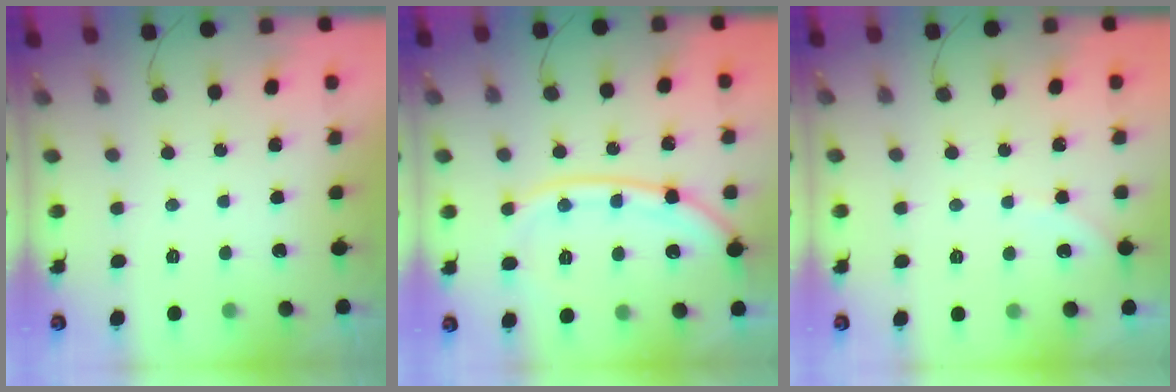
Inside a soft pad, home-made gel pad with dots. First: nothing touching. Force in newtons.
{"total": 13.0, "press": 12.9, "slide": 1.6}
{"total": 3.1, "press": 3.0, "slide": 0.5}